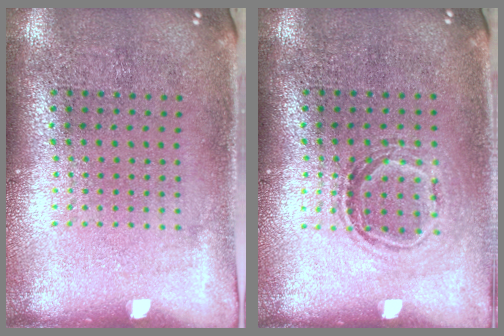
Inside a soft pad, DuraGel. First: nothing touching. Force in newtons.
{"total": 1.1, "press": 0.9, "slide": 0.6}